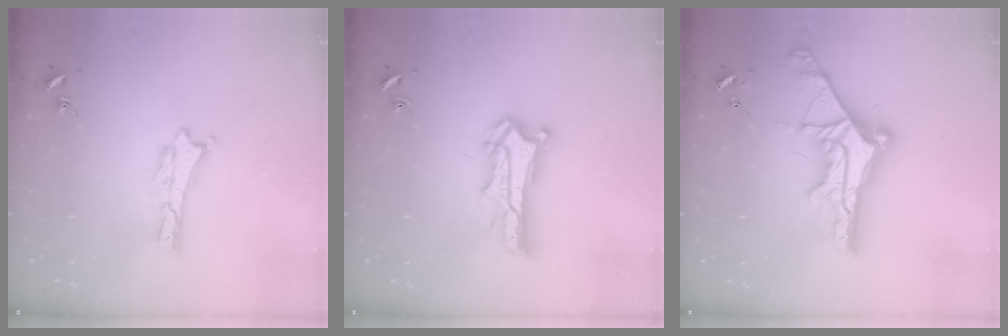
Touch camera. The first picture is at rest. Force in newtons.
{"total": 6.6, "press": 6.6, "slide": 0.6}
{"total": 10.1, "press": 10.0, "slide": 1.1}